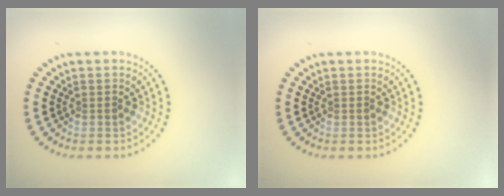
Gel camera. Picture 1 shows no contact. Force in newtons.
{"total": 0.0}